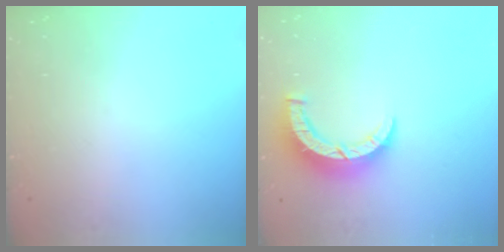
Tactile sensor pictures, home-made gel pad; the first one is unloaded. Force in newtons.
{"total": 8.3, "press": 8.3, "slide": 0.6}